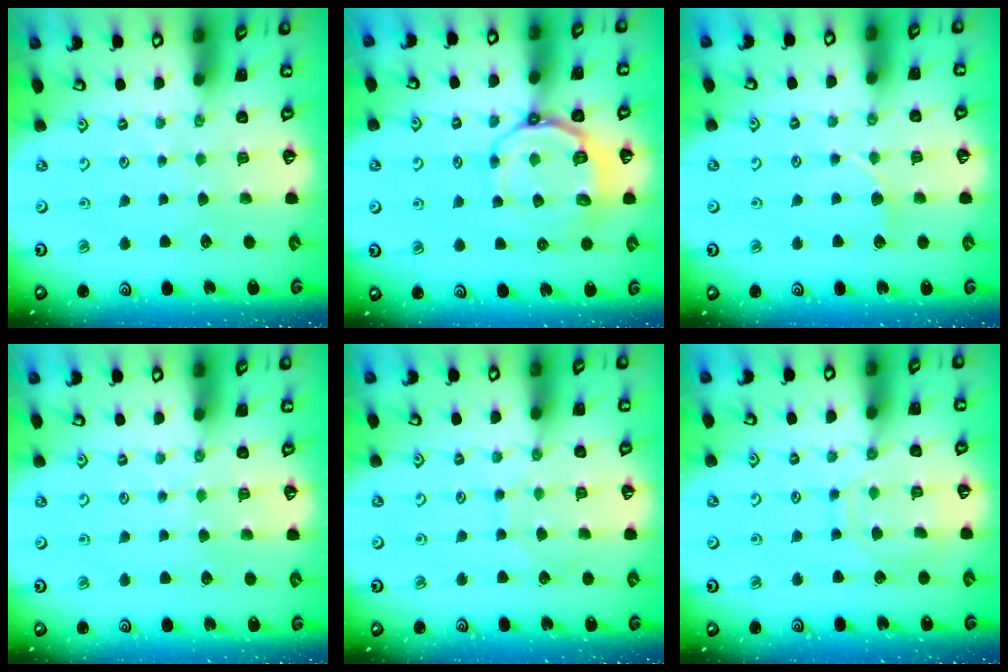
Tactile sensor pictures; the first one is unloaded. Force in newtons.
{"total": 10.2, "press": 9.7, "slide": 3.1}
{"total": 5.7, "press": 5.7, "slide": 0.5}
{"total": 4.3, "press": 4.3, "slide": 0.5}
{"total": 6.3, "press": 6.3, "slide": 0.4}
{"total": 10.3, "press": 10.2, "slide": 0.7}